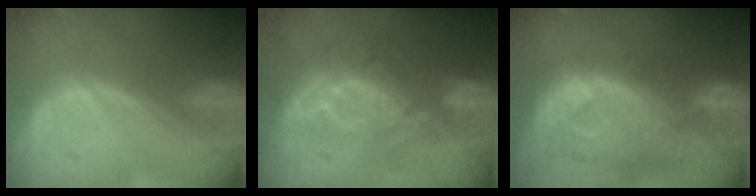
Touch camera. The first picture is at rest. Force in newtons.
{"total": 9.5, "press": 8.3, "slide": 4.7}
{"total": 11.3, "press": 9.9, "slide": 5.4}